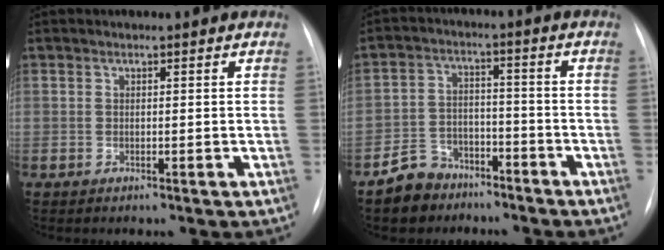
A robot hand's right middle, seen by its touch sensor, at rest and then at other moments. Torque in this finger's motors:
{"motor_torque": [0.03, 0.01, 0.17, 0.03]}